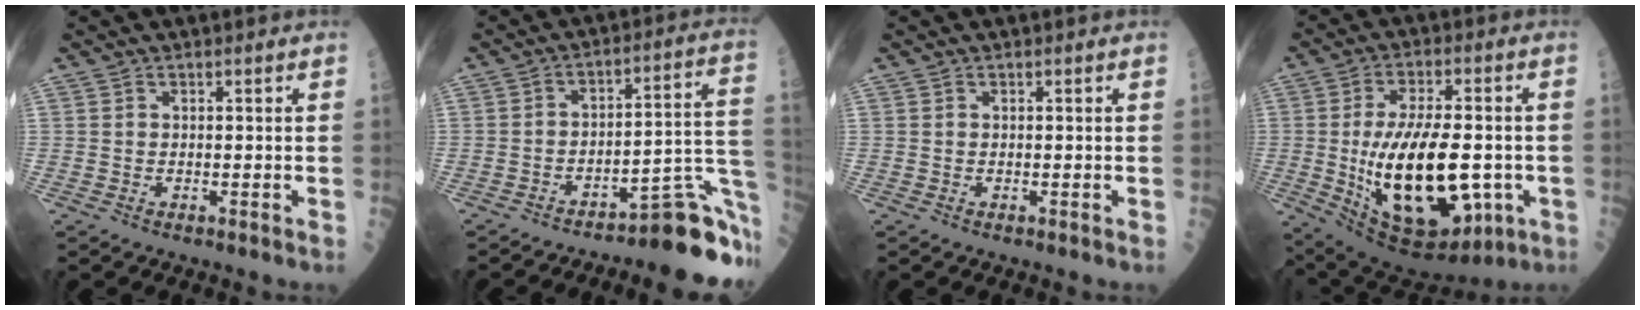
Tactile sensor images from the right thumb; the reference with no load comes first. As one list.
[{"total": 16.7, "force": [-11.8, 2.6, 11.6], "torque": [-0.059, 0.106, -0.167]}, {"total": 0.0}, {"total": 24.0, "force": [-3.4, 11.7, 20.7], "torque": [-0.338, -0.006, -0.022]}]